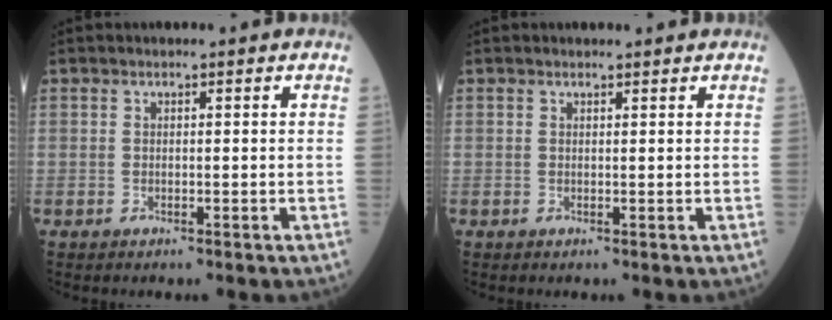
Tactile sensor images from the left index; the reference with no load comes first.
{"total": 1.1, "force": [1.1, 0.1, 0.1], "torque": [-0.009, 0.002, 0.015]}